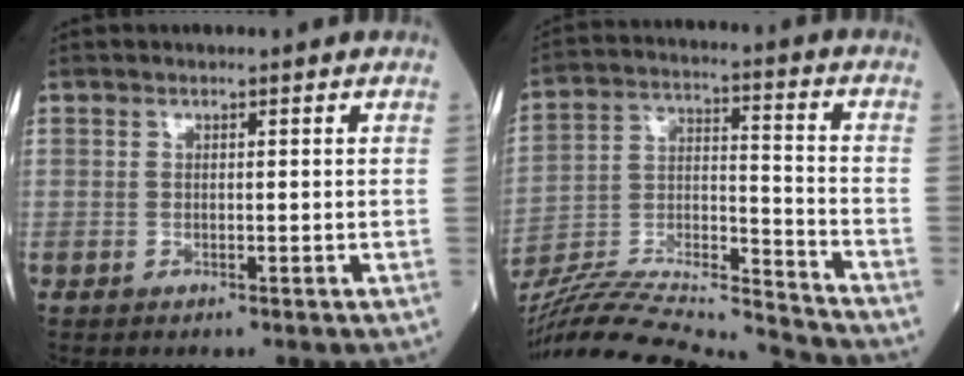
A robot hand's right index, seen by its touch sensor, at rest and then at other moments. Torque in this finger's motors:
{"motor_torque": [-1.06, -0.90, -0.72, -0.21]}